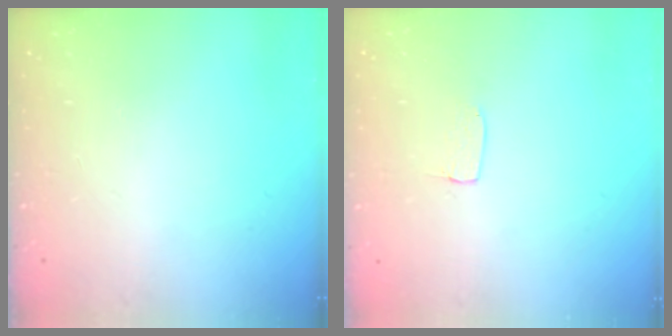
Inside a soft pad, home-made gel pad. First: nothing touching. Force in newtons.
{"total": 3.2, "press": 3.2, "slide": 0.1}